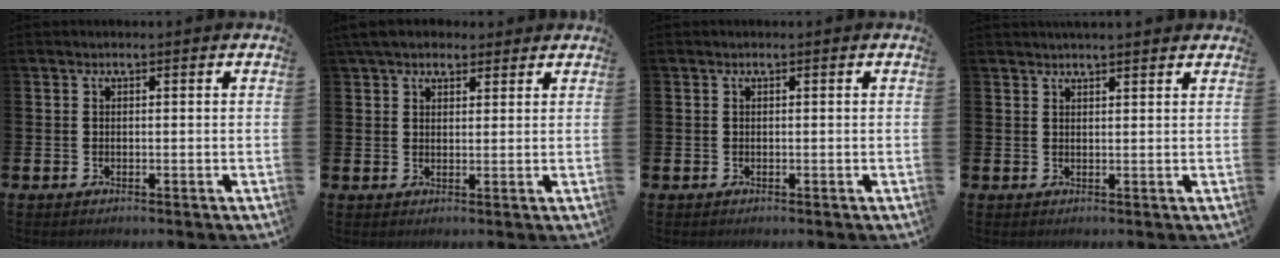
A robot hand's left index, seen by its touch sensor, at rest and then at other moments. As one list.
[{"total": 4.6, "force": [3.9, 1.9, 1.4], "torque": [-0.028, -0.009, 0.071]}, {"total": 0.0}, {"total": 2.0, "force": [2.0, -0.1, 0.2], "torque": [0.003, -0.009, 0.035]}]